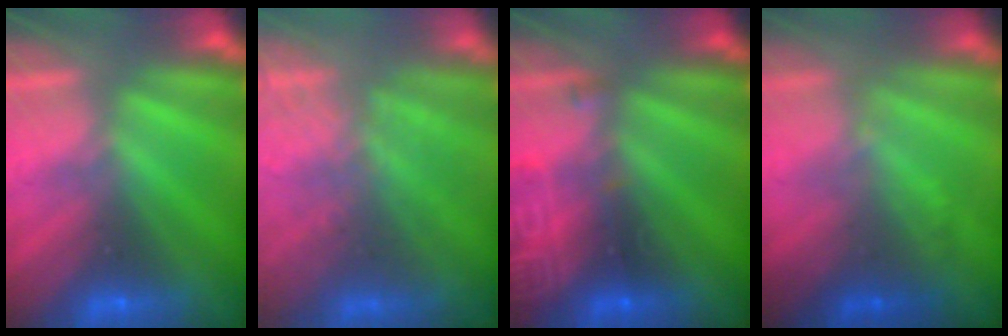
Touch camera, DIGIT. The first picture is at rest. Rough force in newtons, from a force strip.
{"total": 9.4}
{"total": 3.0}
{"total": 2.0}